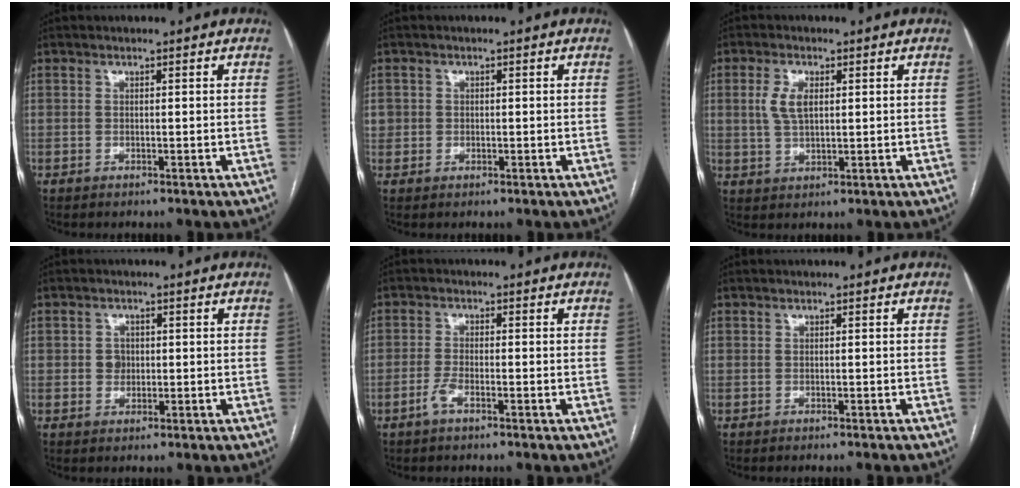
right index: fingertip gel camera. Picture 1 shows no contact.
{"total": 2.2, "force": [0.0, 2.1, 0.5], "torque": [-0.011, 0.008, 0.003]}
{"total": 4.5, "force": [1.2, 2.1, 3.8], "torque": [-0.085, 0.006, 0.026]}
{"total": 2.0, "force": [0.0, 1.8, 0.8], "torque": [-0.010, 0.004, 0.002]}
{"total": 2.3, "force": [-1.5, 0.4, 1.7], "torque": [-0.041, 0.000, -0.033]}
{"total": 1.4, "force": [-1.3, 0.0, 0.5], "torque": [-0.002, -0.001, -0.017]}